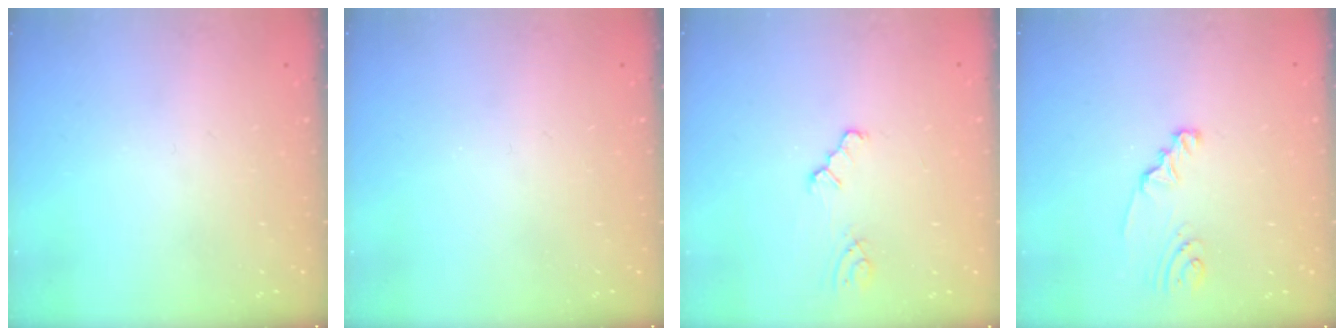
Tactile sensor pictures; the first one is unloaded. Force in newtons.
{"total": 0.0}
{"total": 1.6, "press": 1.6, "slide": 0.2}
{"total": 2.4, "press": 2.4, "slide": 0.1}